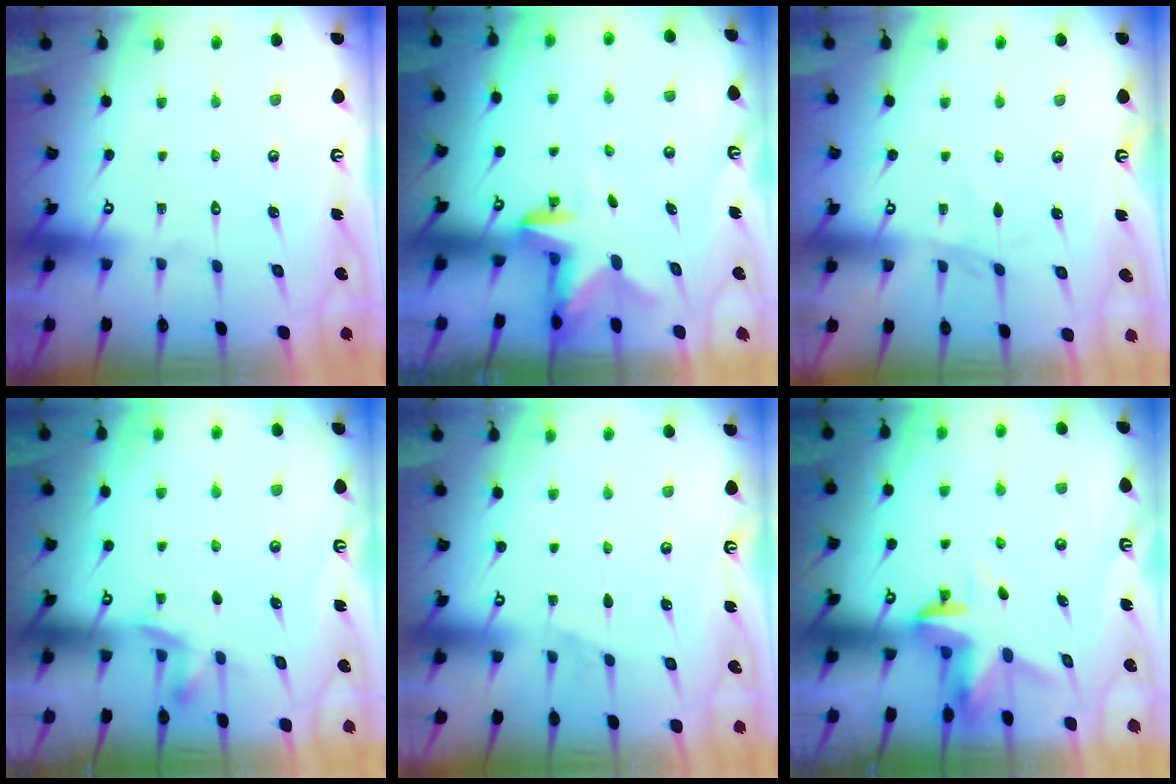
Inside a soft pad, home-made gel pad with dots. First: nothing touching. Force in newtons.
{"total": 2.5, "press": 2.5, "slide": 0.5}
{"total": 1.4, "press": 1.3, "slide": 0.3}
{"total": 4.5, "press": 4.3, "slide": 1.2}
{"total": 4.2, "press": 3.5, "slide": 2.3}
{"total": 3.3, "press": 3.3, "slide": 0.4}